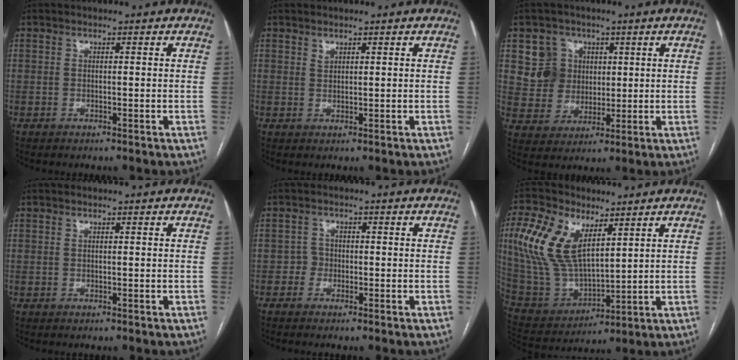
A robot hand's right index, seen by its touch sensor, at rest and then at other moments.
{"total": 0.8, "force": [0.7, 0.4, 0.3], "torque": [-0.005, -0.003, 0.014]}
{"total": 7.6, "force": [2.6, 7.1, 0.7], "torque": [-0.020, 0.024, 0.058]}
{"total": 0.0}
{"total": 1.5, "force": [-0.8, 1.3, 0.1], "torque": [0.010, 0.009, -0.019]}
{"total": 15.5, "force": [6.1, 8.0, 11.8], "torque": [-0.274, 0.016, 0.128]}